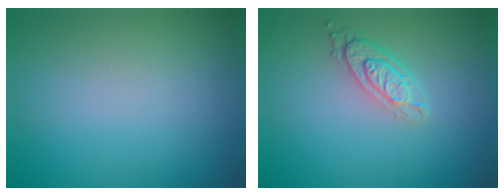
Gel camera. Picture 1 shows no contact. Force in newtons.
{"total": 2.8, "press": 2.2, "slide": 1.7}